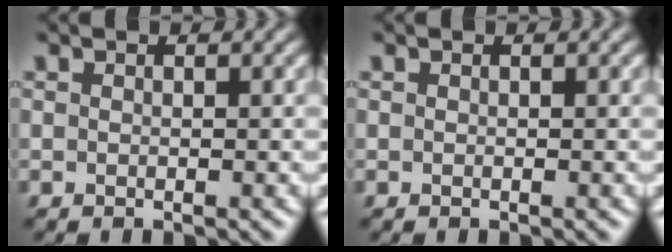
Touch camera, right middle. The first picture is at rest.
{"total": 0.0}